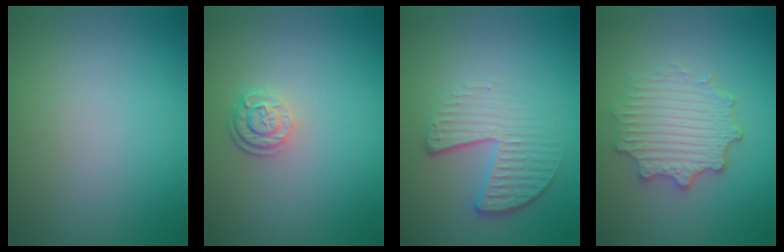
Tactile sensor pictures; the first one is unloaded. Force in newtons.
{"total": 2.3, "press": 1.8, "slide": 1.4}
{"total": 4.4, "press": 2.9, "slide": 3.3}
{"total": 4.5, "press": 3.8, "slide": 2.4}